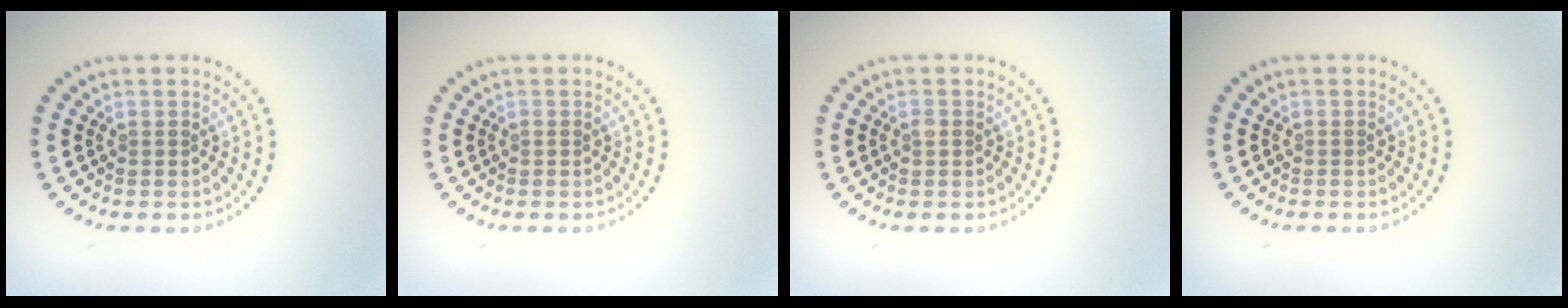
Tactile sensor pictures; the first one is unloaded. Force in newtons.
{"total": 0.0}
{"total": 0.9, "press": 0.8, "slide": 0.1}
{"total": 0.0}